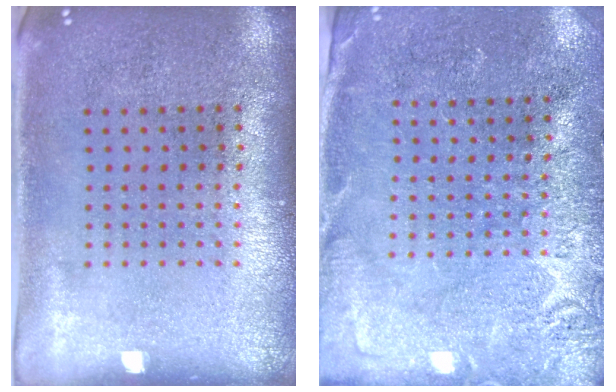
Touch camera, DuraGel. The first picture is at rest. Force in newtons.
{"total": 2.7, "press": 2.7, "slide": 0.4}